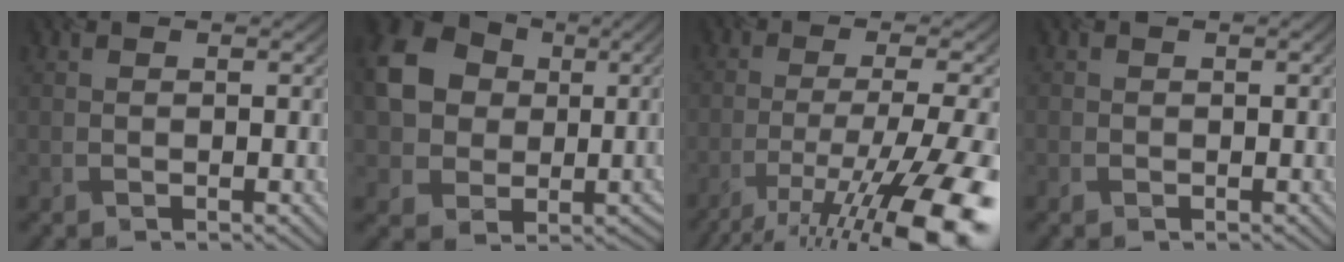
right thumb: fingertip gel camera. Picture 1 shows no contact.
{"total": 14.3, "force": [1.8, 12.4, 6.9], "torque": [-0.192, 0.000, 0.029]}
{"total": 15.1, "force": [-9.2, 3.6, 11.4], "torque": [-0.189, -0.009, -0.141]}
{"total": 0.6, "force": [-0.3, 0.5, 0.1], "torque": [-0.002, -0.003, -0.003]}